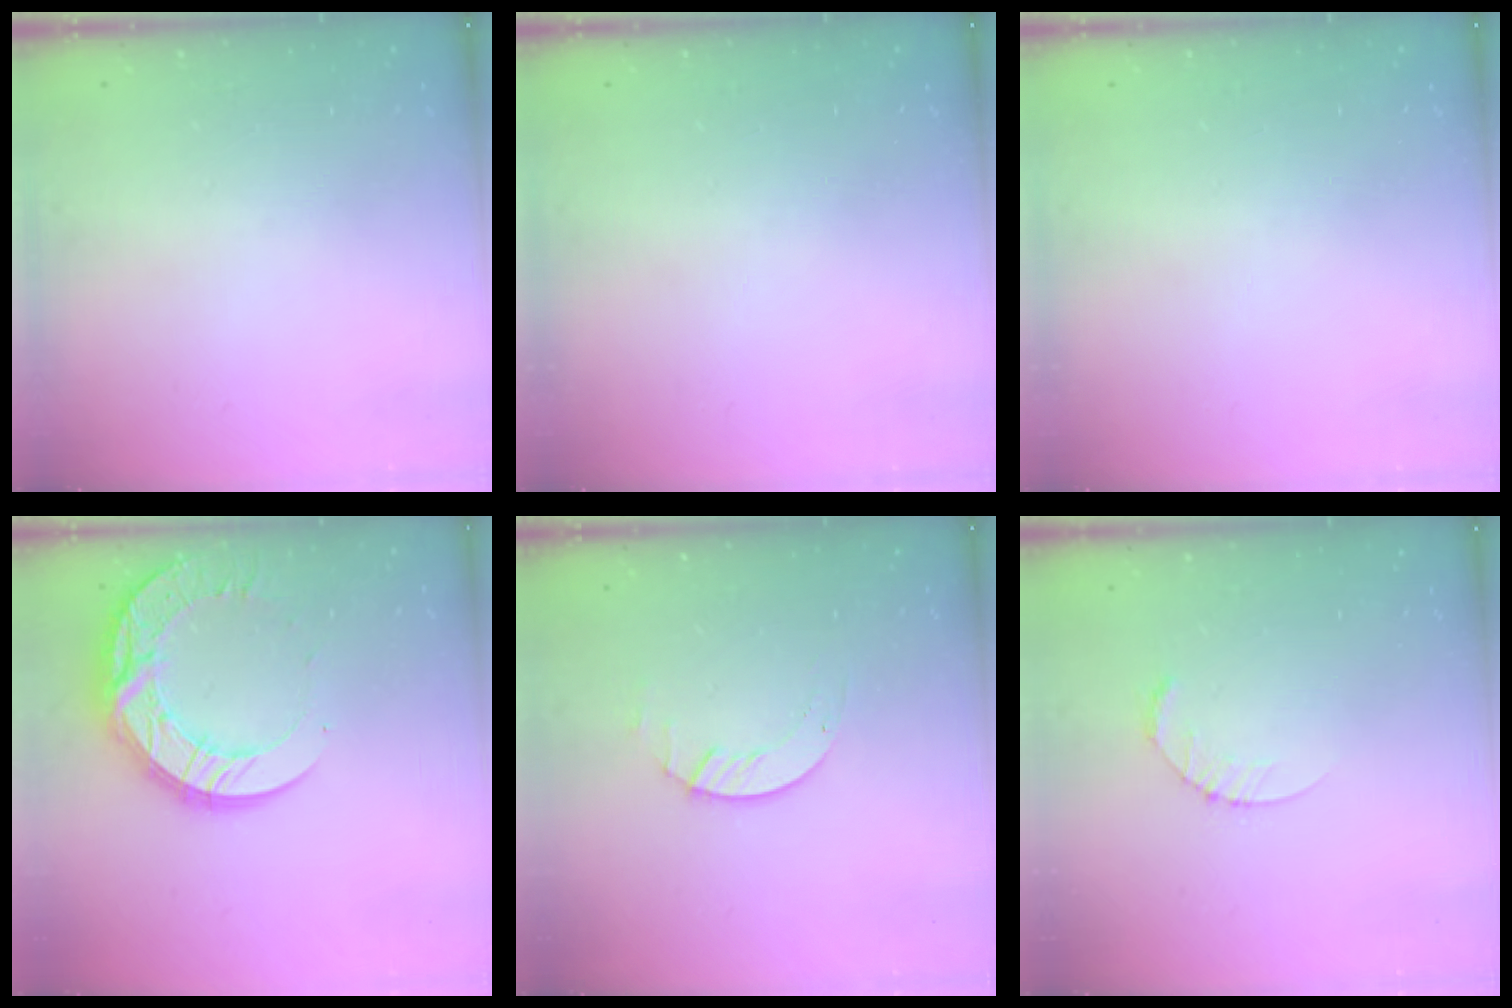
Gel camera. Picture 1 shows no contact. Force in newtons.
{"total": 0.0}
{"total": 0.0}
{"total": 17.3, "press": 17.2, "slide": 1.5}
{"total": 2.0, "press": 2.0, "slide": 0.2}
{"total": 2.6, "press": 2.6, "slide": 0.4}